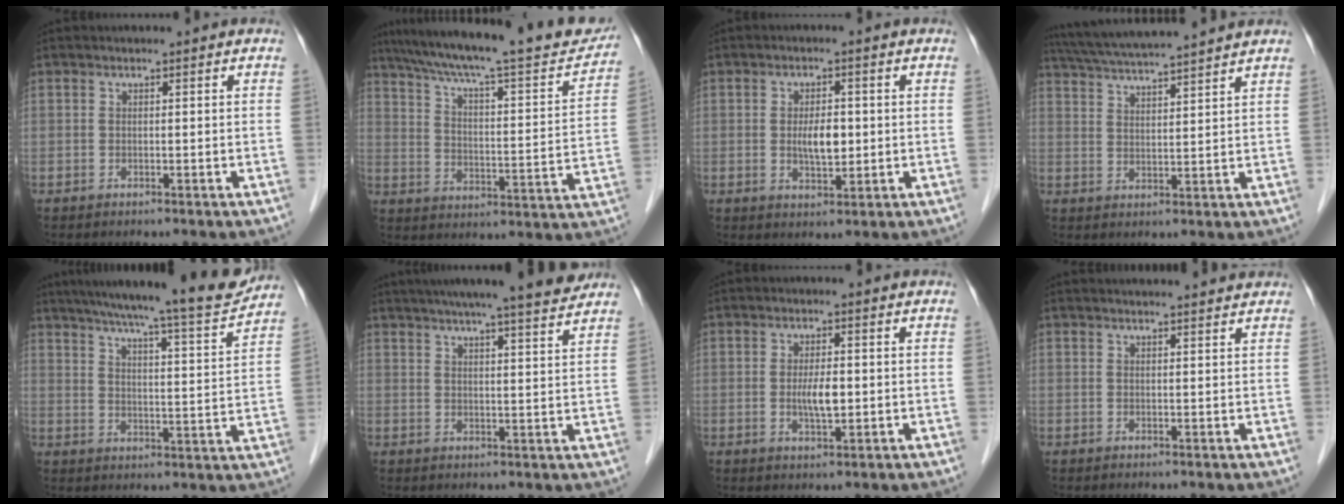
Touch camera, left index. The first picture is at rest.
{"total": 25.5, "force": [22.1, 3.0, 12.4], "torque": [-0.199, -0.011, 0.302]}
{"total": 3.8, "force": [0.0, 1.5, 3.4], "torque": [-0.063, -0.002, 0.003]}
{"total": 13.5, "force": [12.1, -0.6, 5.9], "torque": [-0.113, 0.028, 0.186]}
{"total": 17.6, "force": [15.9, 0.0, 7.5], "torque": [-0.115, -0.025, 0.216]}
{"total": 14.8, "force": [13.0, 0.1, 7.0], "torque": [-0.114, 0.011, 0.170]}
{"total": 3.8, "force": [-0.3, 1.1, 3.7], "torque": [-0.072, -0.003, -0.003]}
{"total": 7.4, "force": [7.1, 0.4, 2.0], "torque": [-0.023, 0.023, 0.073]}